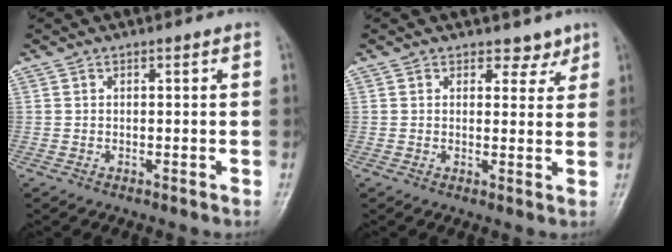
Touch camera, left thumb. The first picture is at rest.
{"total": 3.3, "force": [2.5, 2.0, 0.7], "torque": [0.019, -0.014, 0.031]}